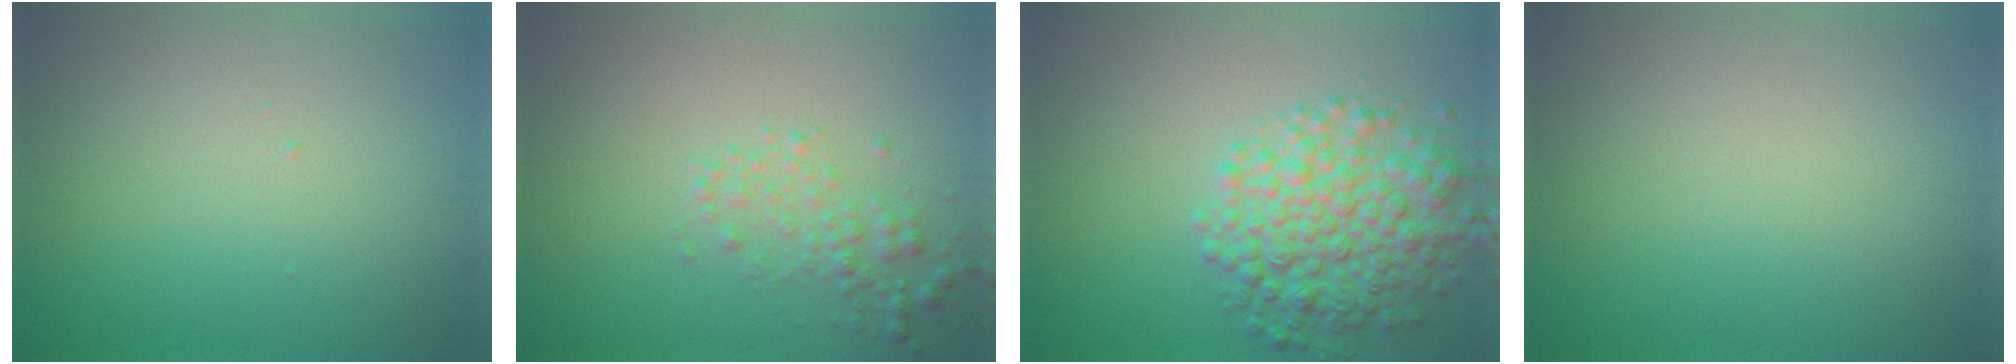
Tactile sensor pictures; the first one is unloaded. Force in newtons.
{"total": 2.1, "press": 2.1, "slide": 0.1}
{"total": 5.9, "press": 5.9, "slide": 0.1}
{"total": 0.0}